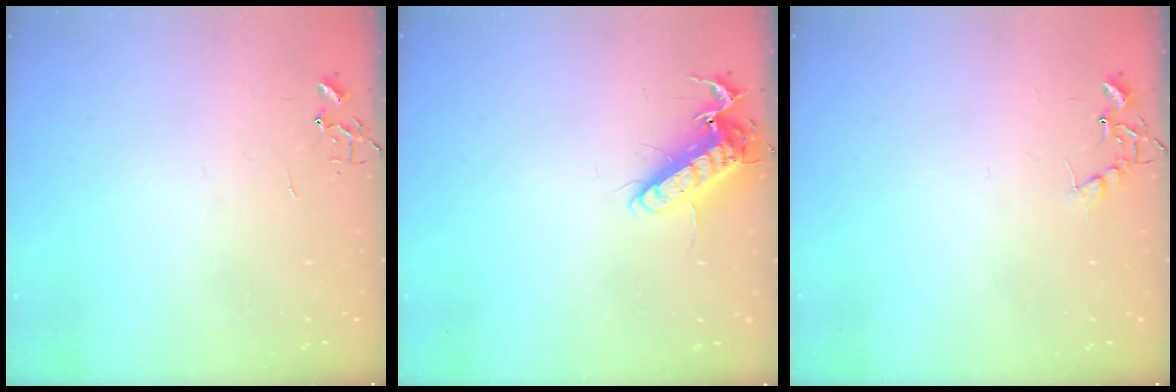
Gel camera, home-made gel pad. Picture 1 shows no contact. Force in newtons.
{"total": 12.3, "press": 12.1, "slide": 1.8}
{"total": 6.8, "press": 6.8, "slide": 0.3}